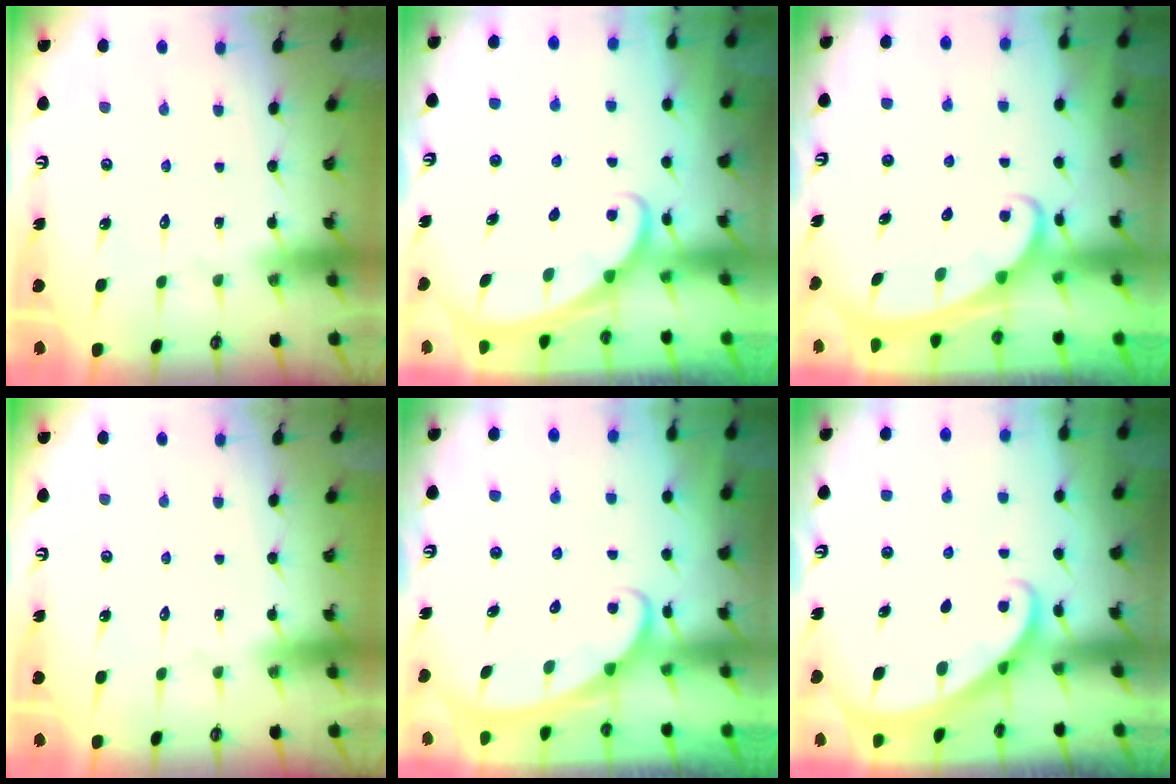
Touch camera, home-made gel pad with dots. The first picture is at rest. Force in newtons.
{"total": 1.7, "press": 1.7, "slide": 0.1}
{"total": 2.3, "press": 2.3, "slide": 0.2}
{"total": 0.0}
{"total": 2.3, "press": 2.3, "slide": 0.4}
{"total": 1.6, "press": 1.6, "slide": 0.0}